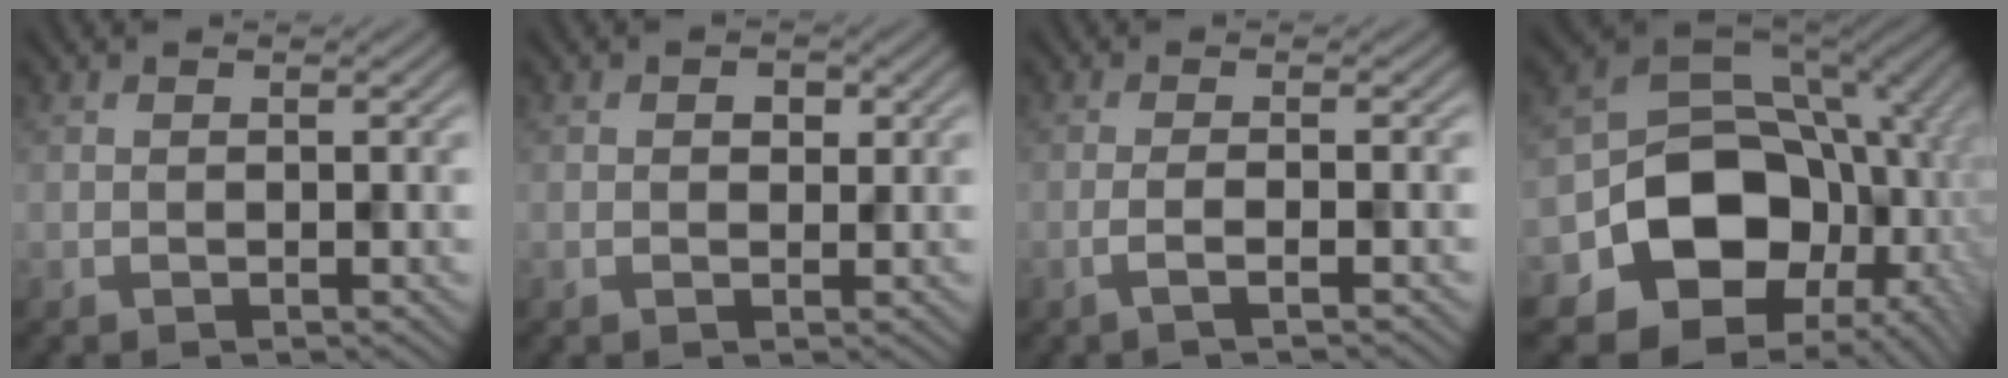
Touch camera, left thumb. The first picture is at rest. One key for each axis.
{"total": 1.6, "fx": 0.7, "fy": 1.1, "fz": 0.8, "tx": -0.010, "ty": -0.001, "tz": 0.008}
{"total": 2.4, "fx": -0.9, "fy": 0.4, "fz": 2.2, "tx": -0.029, "ty": 0.008, "tz": -0.032}
{"total": 15.7, "fx": -3.6, "fy": 12.2, "fz": 9.2, "tx": -0.172, "ty": -0.039, "tz": -0.058}